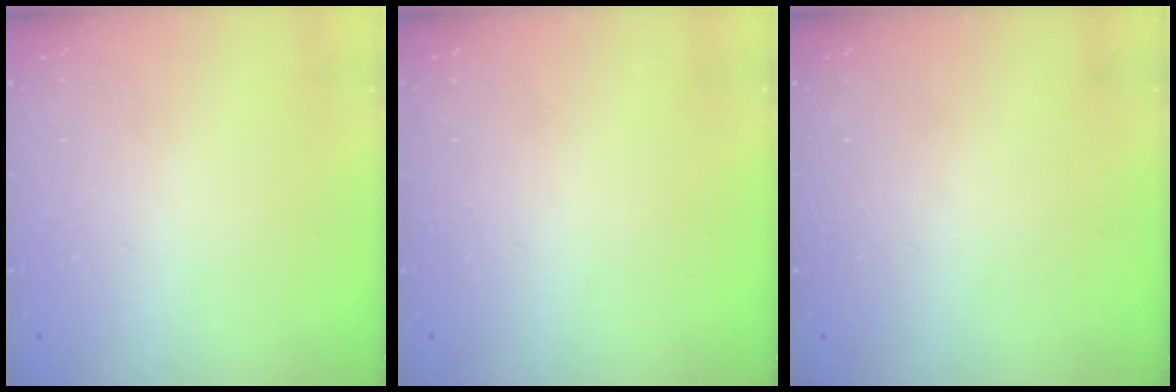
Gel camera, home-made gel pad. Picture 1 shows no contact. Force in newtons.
{"total": 0.0}
{"total": 0.0}